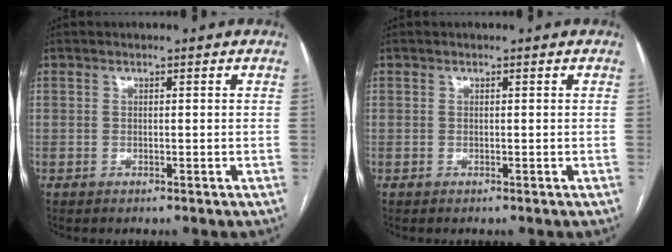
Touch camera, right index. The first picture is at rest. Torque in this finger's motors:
{"motor_torque": [0.00, 0.00, 0.00, 0.00]}